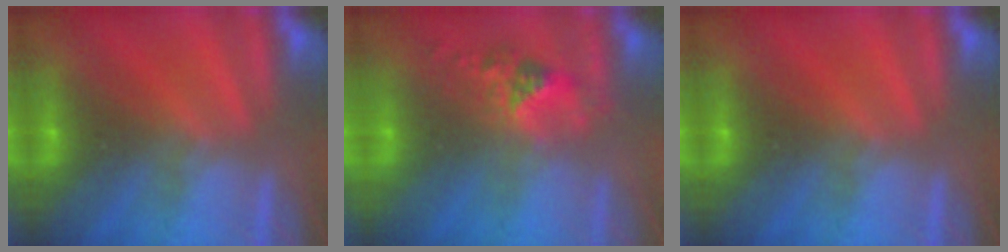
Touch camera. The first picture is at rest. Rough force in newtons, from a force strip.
{"total": 2.5}
{"total": 0.0}